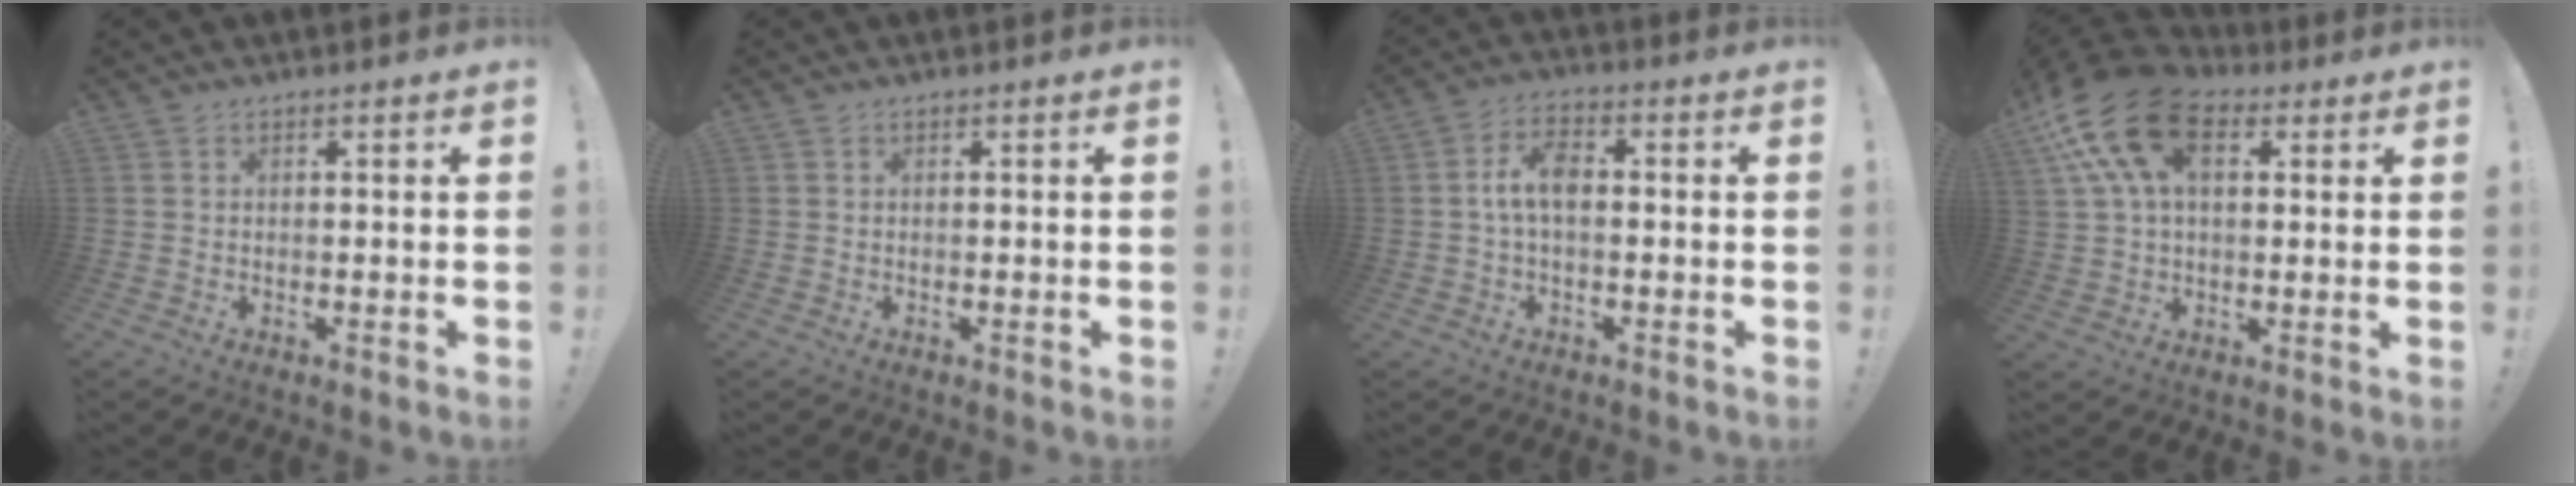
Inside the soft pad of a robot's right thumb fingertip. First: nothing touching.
{"total": 0.0}
{"total": 7.4, "force": [-0.1, 3.7, 6.4], "torque": [-0.120, 0.009, -0.002]}
{"total": 19.0, "force": [7.6, 11.6, 12.9], "torque": [-0.256, -0.014, 0.133]}